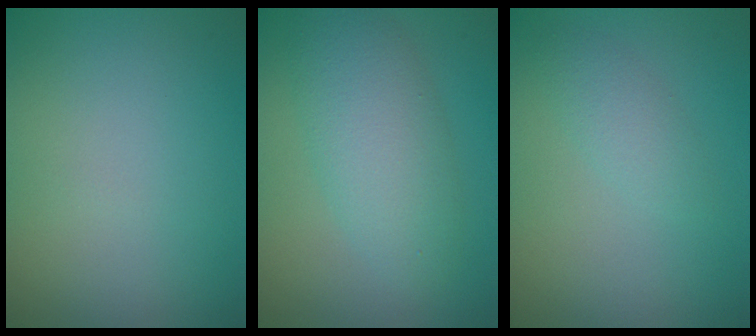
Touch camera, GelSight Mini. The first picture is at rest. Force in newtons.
{"total": 4.9, "press": 4.9, "slide": 0.2}
{"total": 1.5, "press": 1.5, "slide": 0.1}